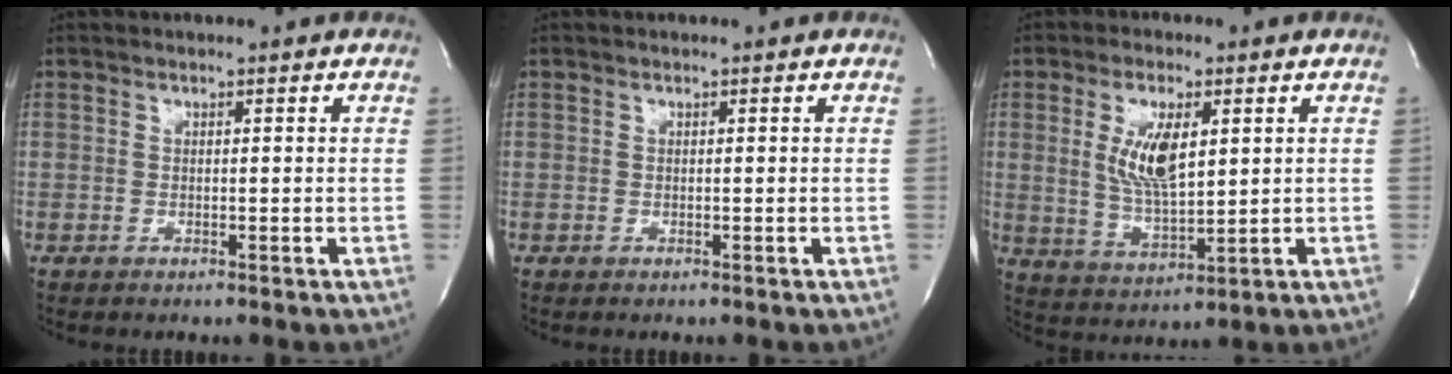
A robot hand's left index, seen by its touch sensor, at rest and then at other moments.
{"total": 0.0}
{"total": 8.3, "force": [1.9, 2.6, 7.6], "torque": [-0.155, -0.004, 0.043]}